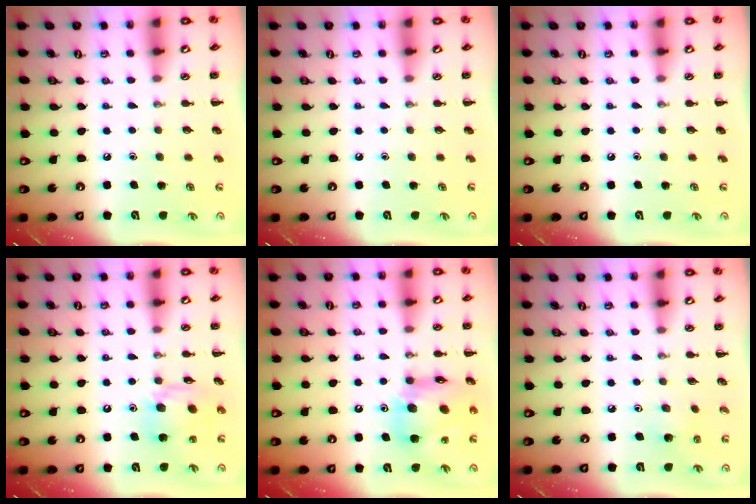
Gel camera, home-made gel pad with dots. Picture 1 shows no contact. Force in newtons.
{"total": 0.0}
{"total": 0.0}
{"total": 13.2, "press": 12.9, "slide": 2.9}
{"total": 13.5, "press": 12.9, "slide": 4.1}
{"total": 3.7, "press": 3.5, "slide": 1.1}